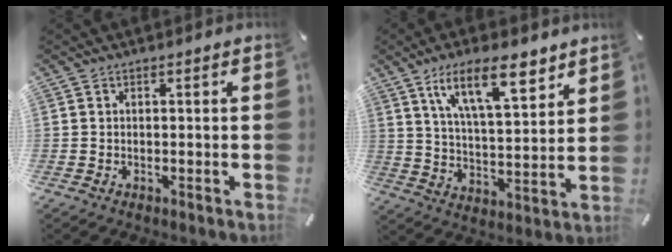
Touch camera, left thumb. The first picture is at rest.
{"total": 15.3, "force": [9.6, 5.8, 10.5], "torque": [-0.176, -0.033, 0.164]}